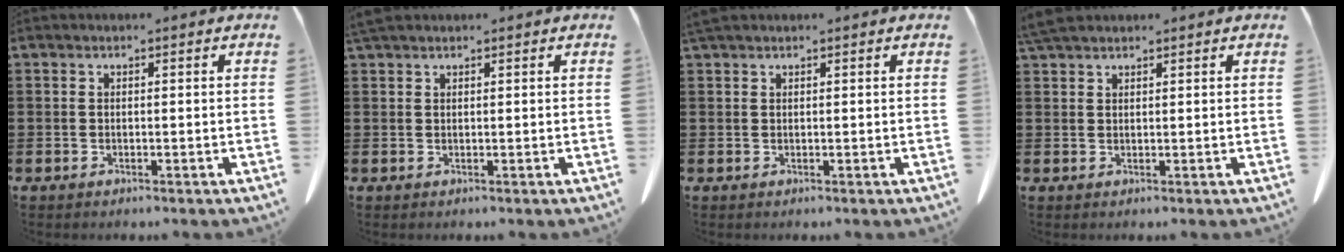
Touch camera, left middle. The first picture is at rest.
{"total": 1.4, "force": [1.2, 0.3, 0.7], "torque": [-0.017, 0.000, 0.024]}
{"total": 0.9, "force": [0.8, 0.1, 0.4], "torque": [-0.011, -0.001, 0.016]}
{"total": 3.2, "force": [2.8, 0.7, 1.5], "torque": [-0.038, 0.000, 0.055]}